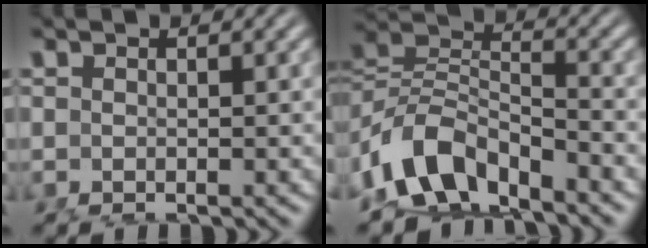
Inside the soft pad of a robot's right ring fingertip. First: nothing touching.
{"total": 7.3, "force": [-3.1, 4.9, 4.5], "torque": [-0.096, -0.033, -0.045]}